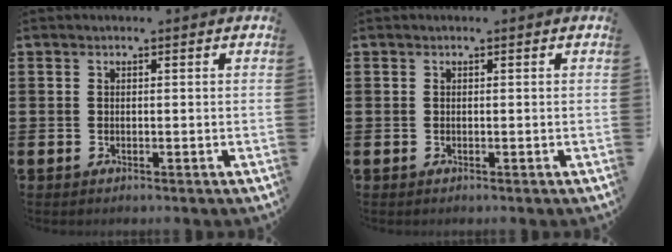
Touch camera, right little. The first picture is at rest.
{"total": 0.0}